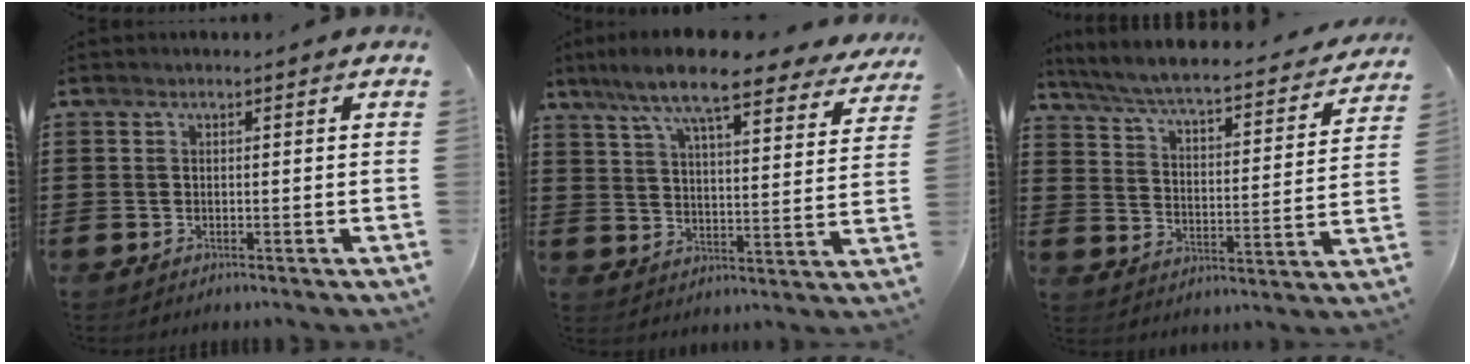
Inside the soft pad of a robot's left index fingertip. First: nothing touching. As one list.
[{"total": 10.5, "force": [8.7, 1.0, 5.8], "torque": [-0.136, -0.041, 0.145]}, {"total": 5.2, "force": [4.8, 0.0, 2.0], "torque": [-0.063, -0.038, 0.075]}]